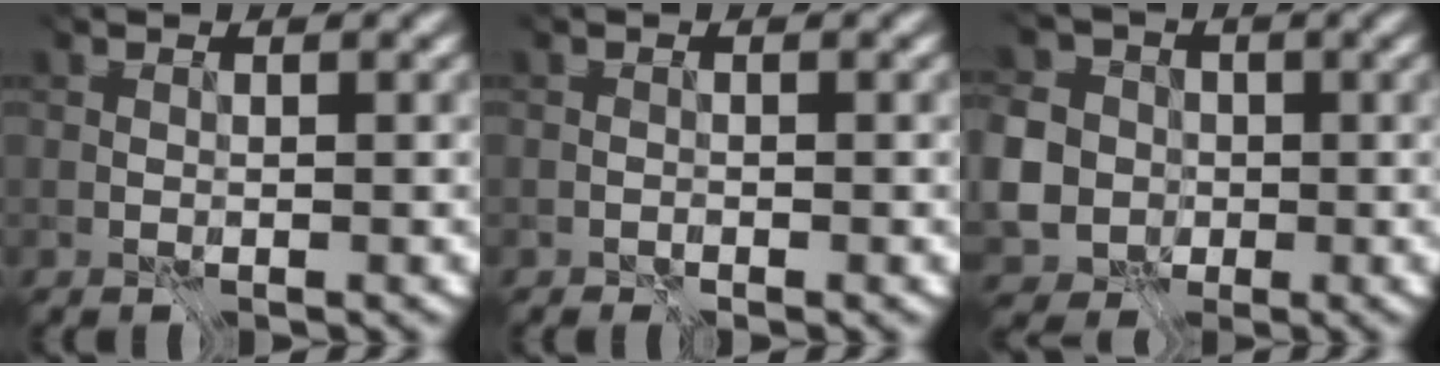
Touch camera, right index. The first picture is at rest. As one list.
[{"total": 1.4, "force": [-1.3, -0.4, -0.5], "torque": [0.012, -0.003, -0.032]}, {"total": 11.0, "force": [-1.2, 10.2, 4.0], "torque": [-0.149, 0.012, -0.020]}]